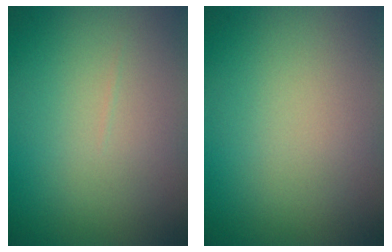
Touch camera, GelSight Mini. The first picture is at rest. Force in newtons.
{"total": 0.0}